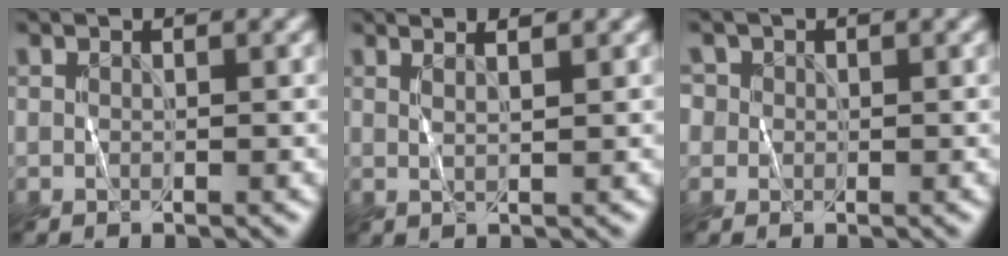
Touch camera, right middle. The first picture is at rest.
{"total": 2.4, "force": [1.7, 0.5, 1.6], "torque": [-0.011, 0.011, 0.003]}
{"total": 2.8, "force": [1.1, 2.5, 0.9], "torque": [-0.015, 0.014, 0.005]}